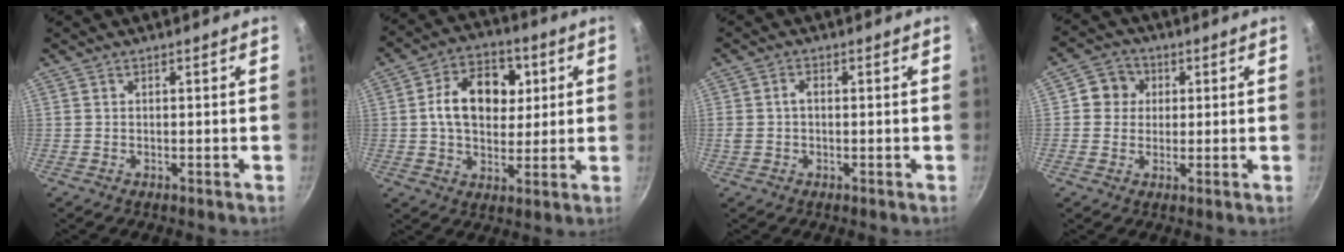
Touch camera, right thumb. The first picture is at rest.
{"total": 14.0, "force": [2.5, 9.7, 9.8], "torque": [-0.125, 0.007, 0.036]}
{"total": 2.8, "force": [-0.1, 2.0, 2.0], "torque": [-0.042, 0.009, -0.001]}
{"total": 5.9, "force": [1.0, 5.5, 1.9], "torque": [-0.003, 0.008, 0.007]}